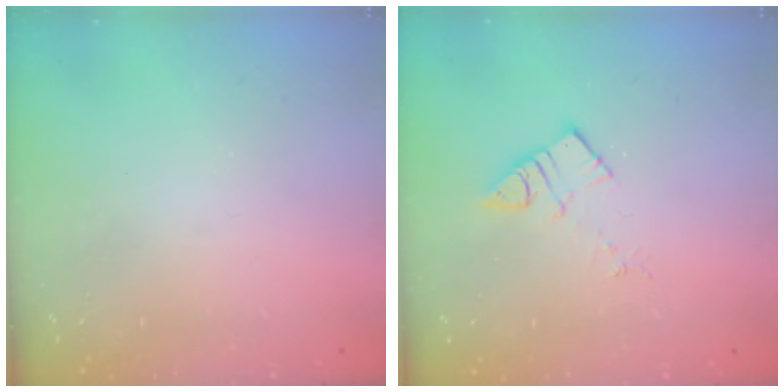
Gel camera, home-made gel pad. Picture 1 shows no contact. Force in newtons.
{"total": 5.8, "press": 5.8, "slide": 0.0}